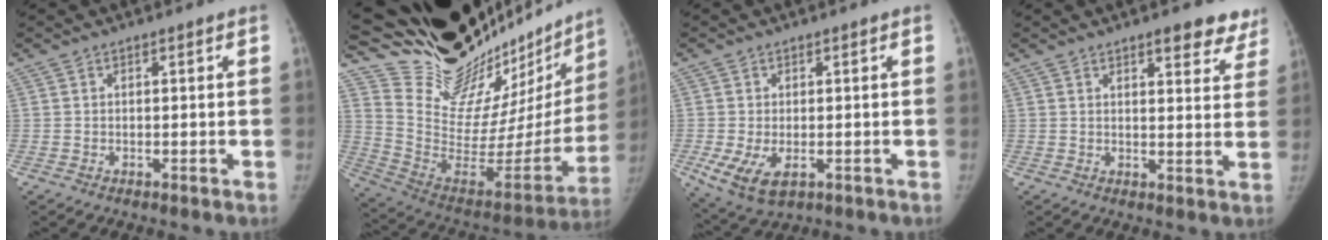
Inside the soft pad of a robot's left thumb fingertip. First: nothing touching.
{"total": 36.1, "force": [31.9, 9.9, 13.7], "torque": [-0.197, -0.204, 0.469]}
{"total": 7.0, "force": [-1.7, 4.1, 5.4], "torque": [-0.106, -0.017, -0.018]}
{"total": 8.2, "force": [6.3, 2.9, 4.4], "torque": [-0.017, -0.031, 0.069]}